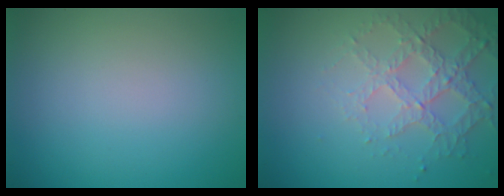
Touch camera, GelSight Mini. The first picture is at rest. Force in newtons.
{"total": 4.2, "press": 3.1, "slide": 2.9}